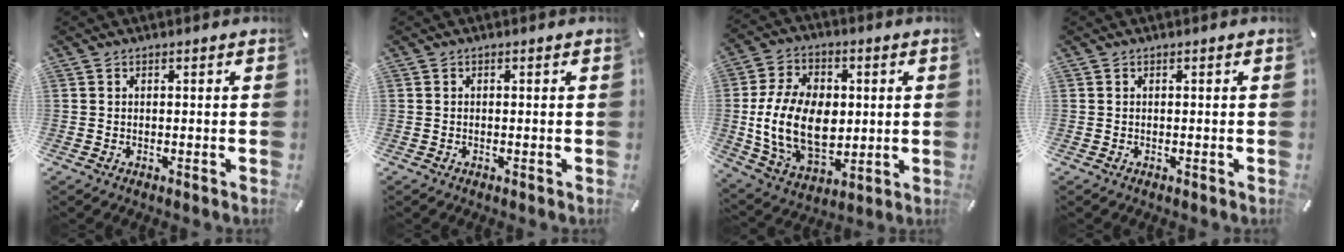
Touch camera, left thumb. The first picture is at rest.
{"total": 0.0}
{"total": 18.7, "force": [-0.2, 13.3, 13.2], "torque": [-0.275, 0.006, -0.001]}
{"total": 0.0}